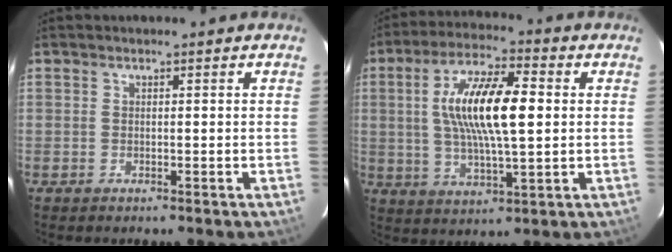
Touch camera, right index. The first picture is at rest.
{"total": 14.6, "force": [1.9, 4.3, 13.8], "torque": [-0.258, 0.012, 0.033]}